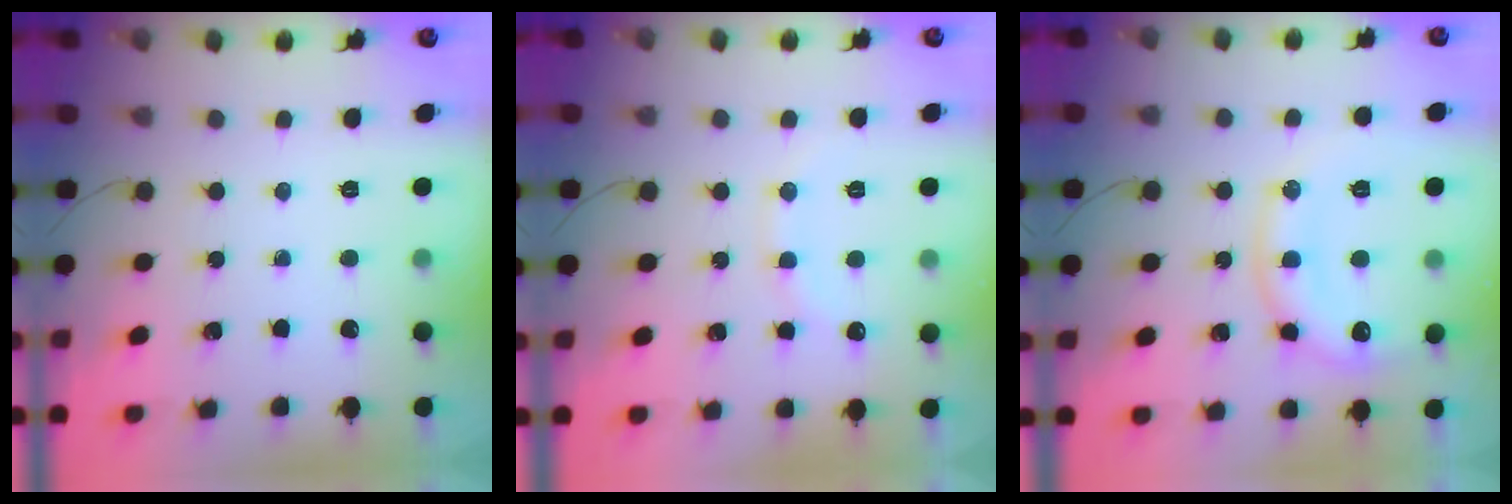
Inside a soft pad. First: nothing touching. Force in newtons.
{"total": 7.1, "press": 6.8, "slide": 1.8}
{"total": 13.5, "press": 13.5, "slide": 0.9}